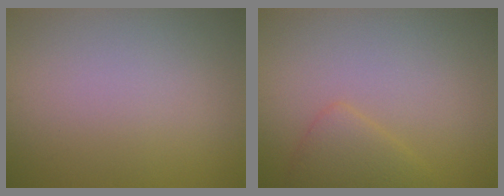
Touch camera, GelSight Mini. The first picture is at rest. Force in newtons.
{"total": 2.3, "press": 2.3, "slide": 0.2}